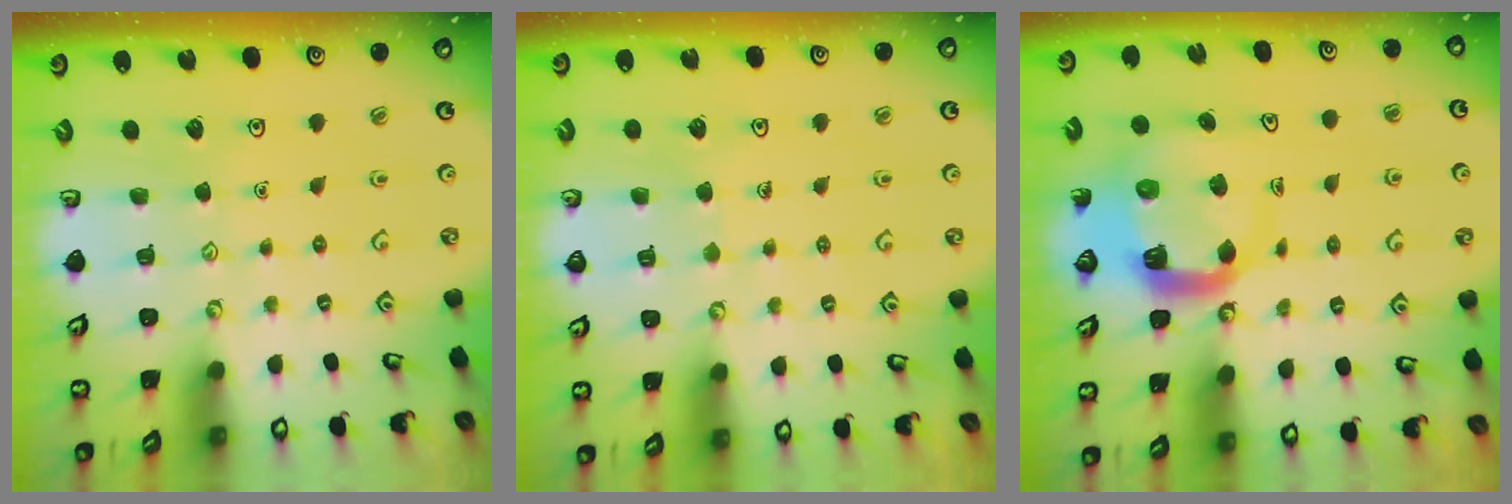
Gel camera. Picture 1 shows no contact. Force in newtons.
{"total": 2.9, "press": 2.9, "slide": 0.2}
{"total": 8.0, "press": 7.9, "slide": 1.0}